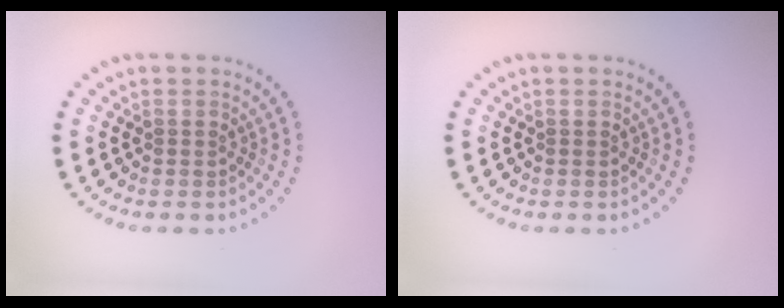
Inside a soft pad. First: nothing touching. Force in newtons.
{"total": 0.0}